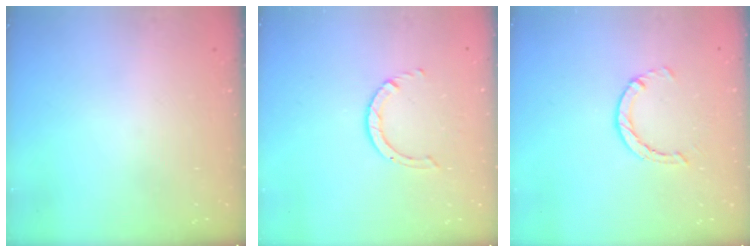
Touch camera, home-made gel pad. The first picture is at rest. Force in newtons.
{"total": 1.4, "press": 1.4, "slide": 0.2}
{"total": 2.5, "press": 2.4, "slide": 0.4}